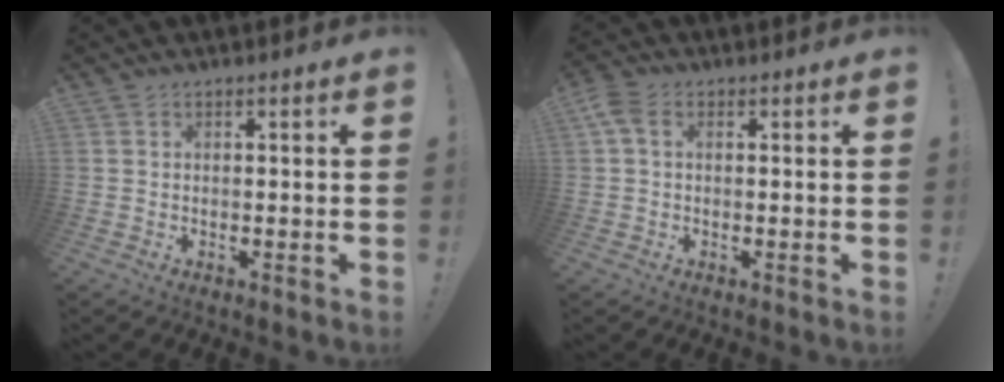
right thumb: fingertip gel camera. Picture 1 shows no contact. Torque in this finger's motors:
{"motor_torque": [0.61, 0.46, 0.53, -0.08, 0.00]}